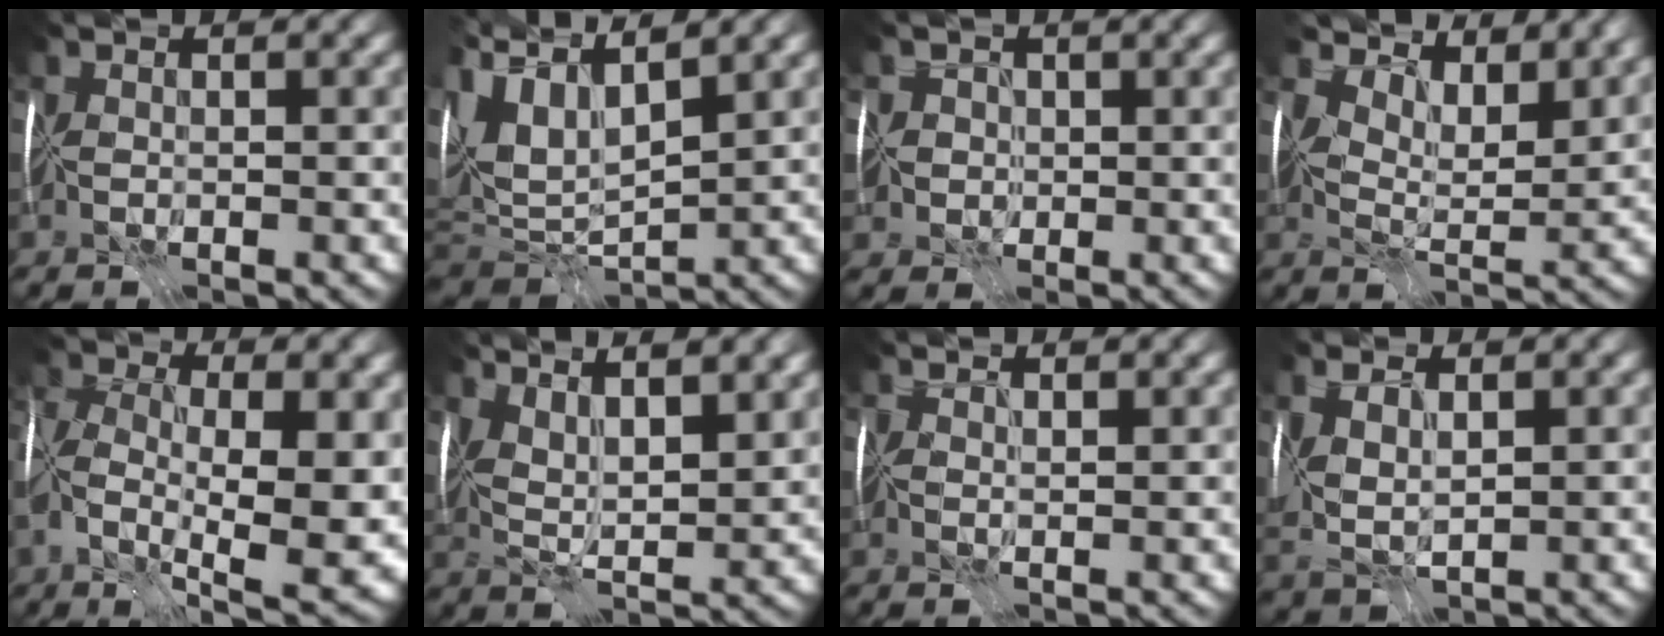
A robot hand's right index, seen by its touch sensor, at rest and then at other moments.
{"total": 8.0, "force": [2.8, 3.3, 6.7], "torque": [-0.162, 0.001, 0.052]}
{"total": 2.9, "force": [0.4, 2.7, 0.8], "torque": [-0.009, 0.013, -0.001]}
{"total": 6.4, "force": [5.9, 1.4, 2.2], "torque": [-0.052, -0.006, 0.091]}
{"total": 13.2, "force": [-2.1, 6.4, 11.3], "torque": [-0.202, -0.024, -0.028]}
{"total": 5.4, "force": [3.9, 1.0, 3.7], "torque": [-0.067, 0.008, 0.060]}
{"total": 1.2, "force": [1.1, -0.4, -0.1], "torque": [-0.007, -0.002, 0.019]}
{"total": 3.0, "force": [0.6, 1.4, 2.6], "torque": [-0.074, -0.003, 0.021]}